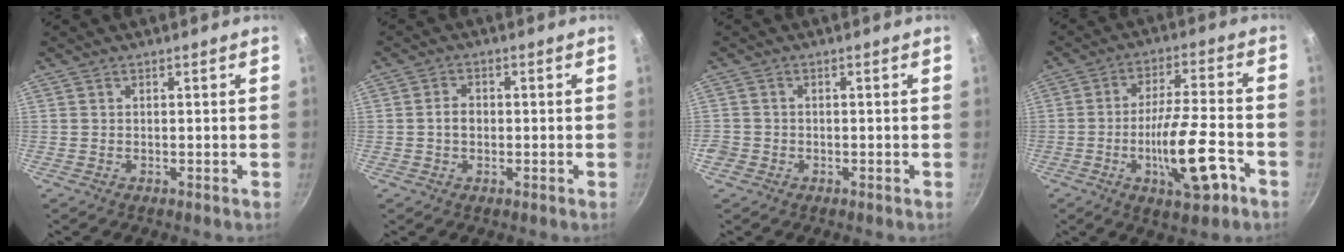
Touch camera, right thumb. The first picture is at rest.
{"total": 2.7, "force": [-0.3, 2.1, 1.7], "torque": [-0.019, 0.010, -0.004]}
{"total": 2.2, "force": [-1.1, 1.8, 0.5], "torque": [-0.012, 0.005, -0.022]}
{"total": 13.9, "force": [-5.5, 3.8, 12.2], "torque": [-0.194, 0.024, -0.087]}